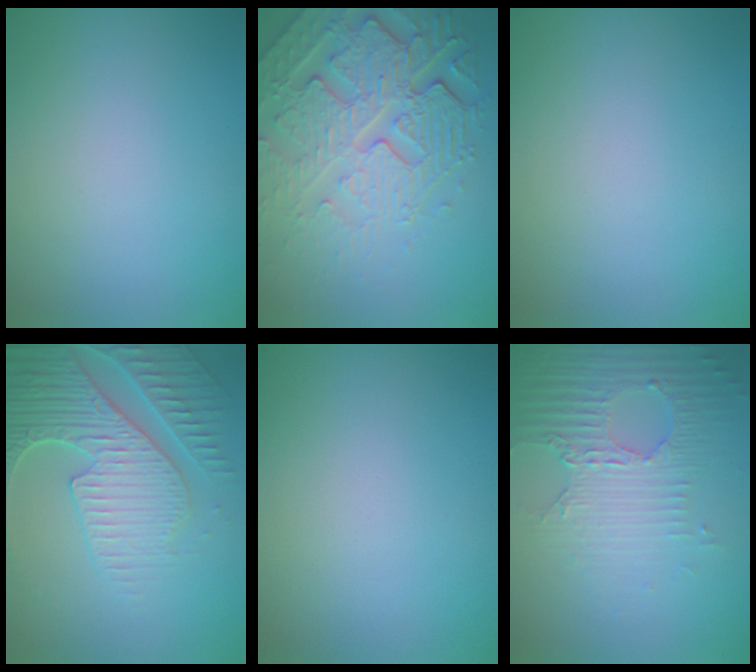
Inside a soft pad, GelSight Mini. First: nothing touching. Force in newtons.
{"total": 6.8, "press": 5.5, "slide": 4.0}
{"total": 0.0}
{"total": 6.7, "press": 5.5, "slide": 3.8}
{"total": 0.0}
{"total": 5.2, "press": 3.4, "slide": 3.9}